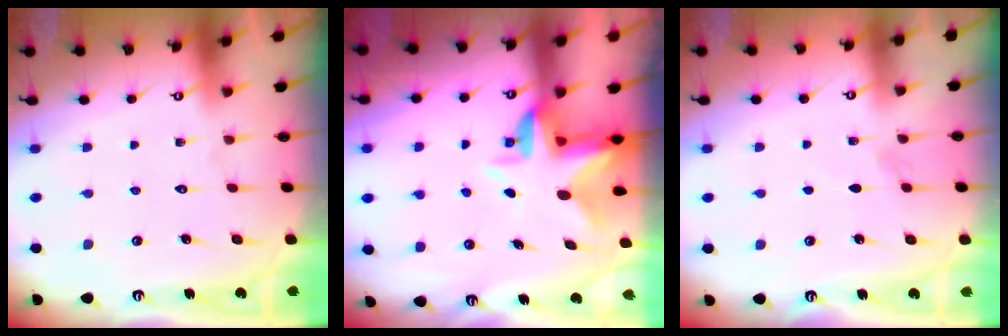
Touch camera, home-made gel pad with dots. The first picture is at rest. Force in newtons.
{"total": 5.2, "press": 5.0, "slide": 1.4}
{"total": 5.1, "press": 4.5, "slide": 2.5}